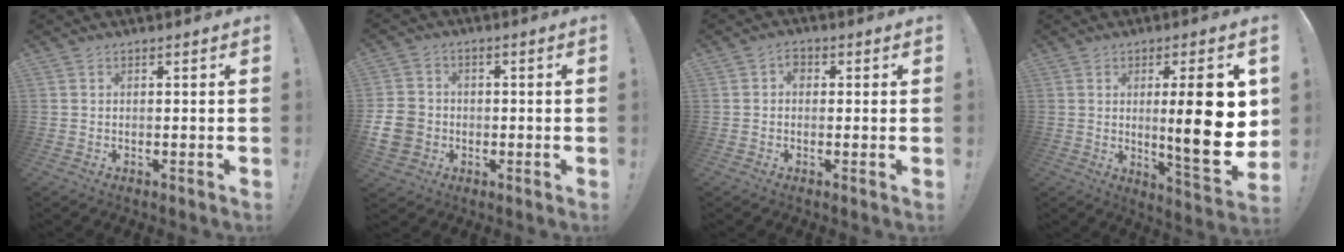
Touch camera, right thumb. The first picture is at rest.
{"total": 10.0, "force": [-2.3, 8.7, 4.5], "torque": [-0.093, 0.019, -0.040]}
{"total": 2.8, "force": [-0.1, 1.9, 2.0], "torque": [-0.030, 0.005, -0.003]}
{"total": 18.4, "force": [1.7, 4.0, 17.8], "torque": [-0.250, -0.020, 0.024]}